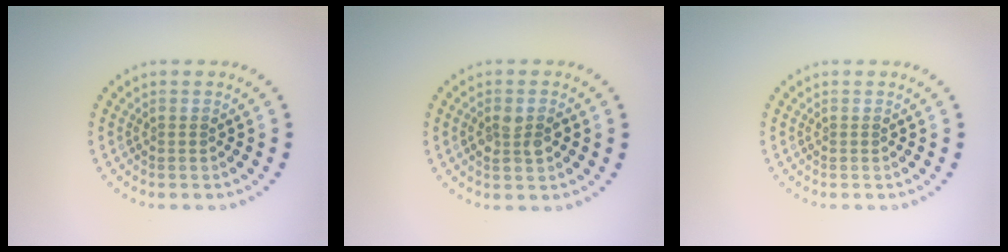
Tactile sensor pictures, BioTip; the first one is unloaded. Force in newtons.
{"total": 2.5, "press": 2.4, "slide": 0.5}
{"total": 0.0}